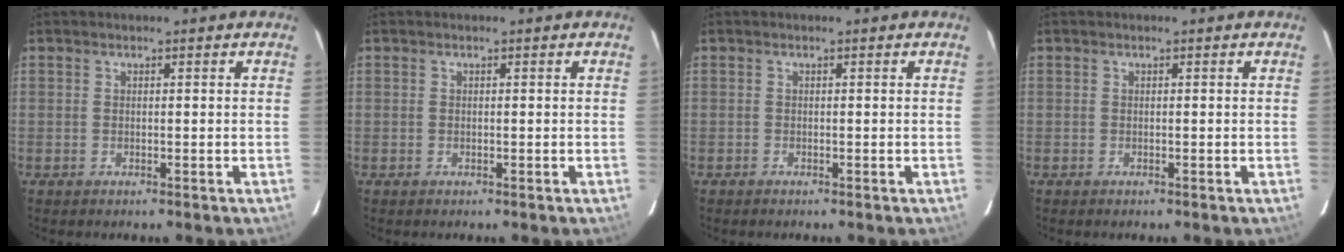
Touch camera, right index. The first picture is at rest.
{"total": 0.0}
{"total": 0.0}
{"total": 0.0}